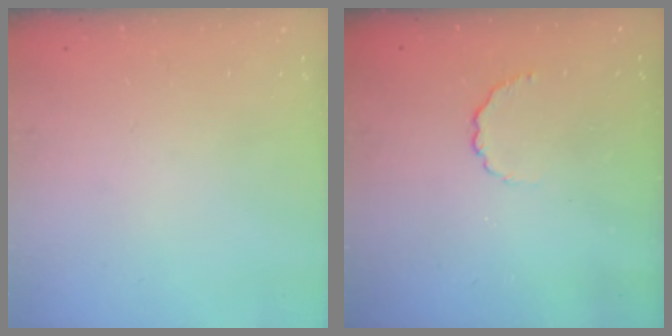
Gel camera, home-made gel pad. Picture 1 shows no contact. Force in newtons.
{"total": 3.3, "press": 3.0, "slide": 1.1}